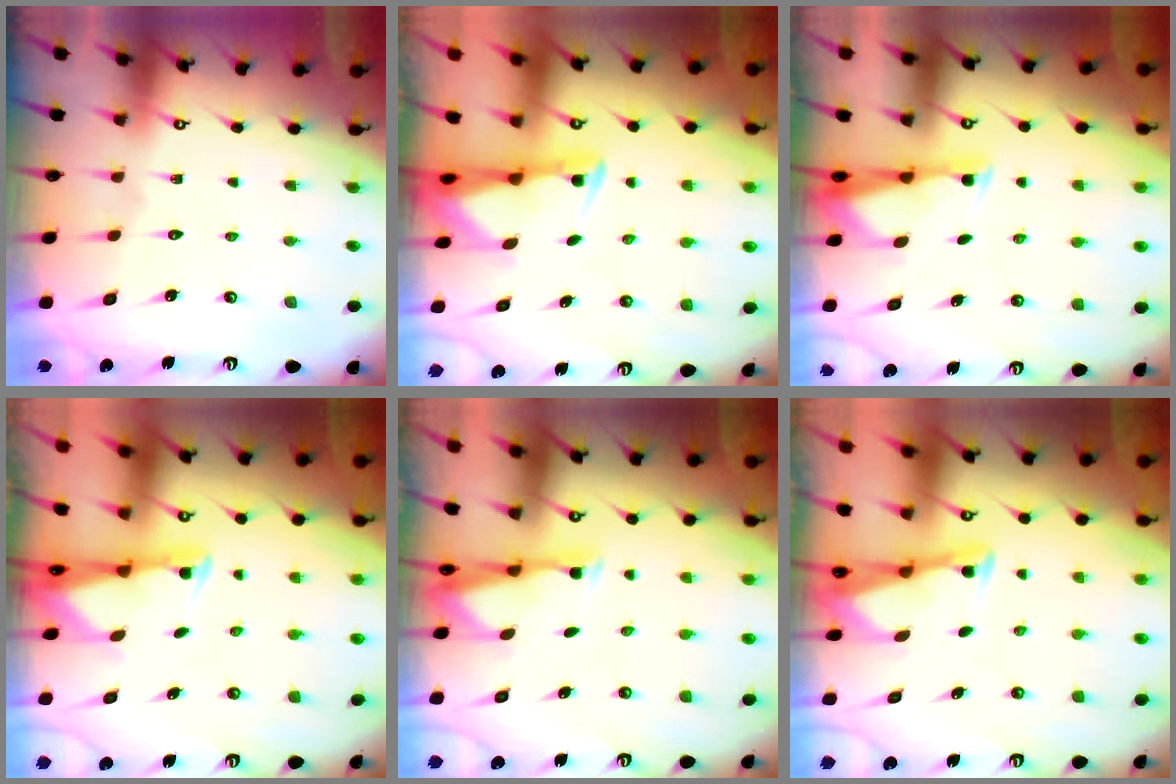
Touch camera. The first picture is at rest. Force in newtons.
{"total": 2.4, "press": 2.3, "slide": 0.4}
{"total": 3.4, "press": 3.3, "slide": 0.6}
{"total": 1.8, "press": 1.7, "slide": 0.4}
{"total": 2.8, "press": 2.7, "slide": 0.4}
{"total": 2.6, "press": 2.6, "slide": 0.1}